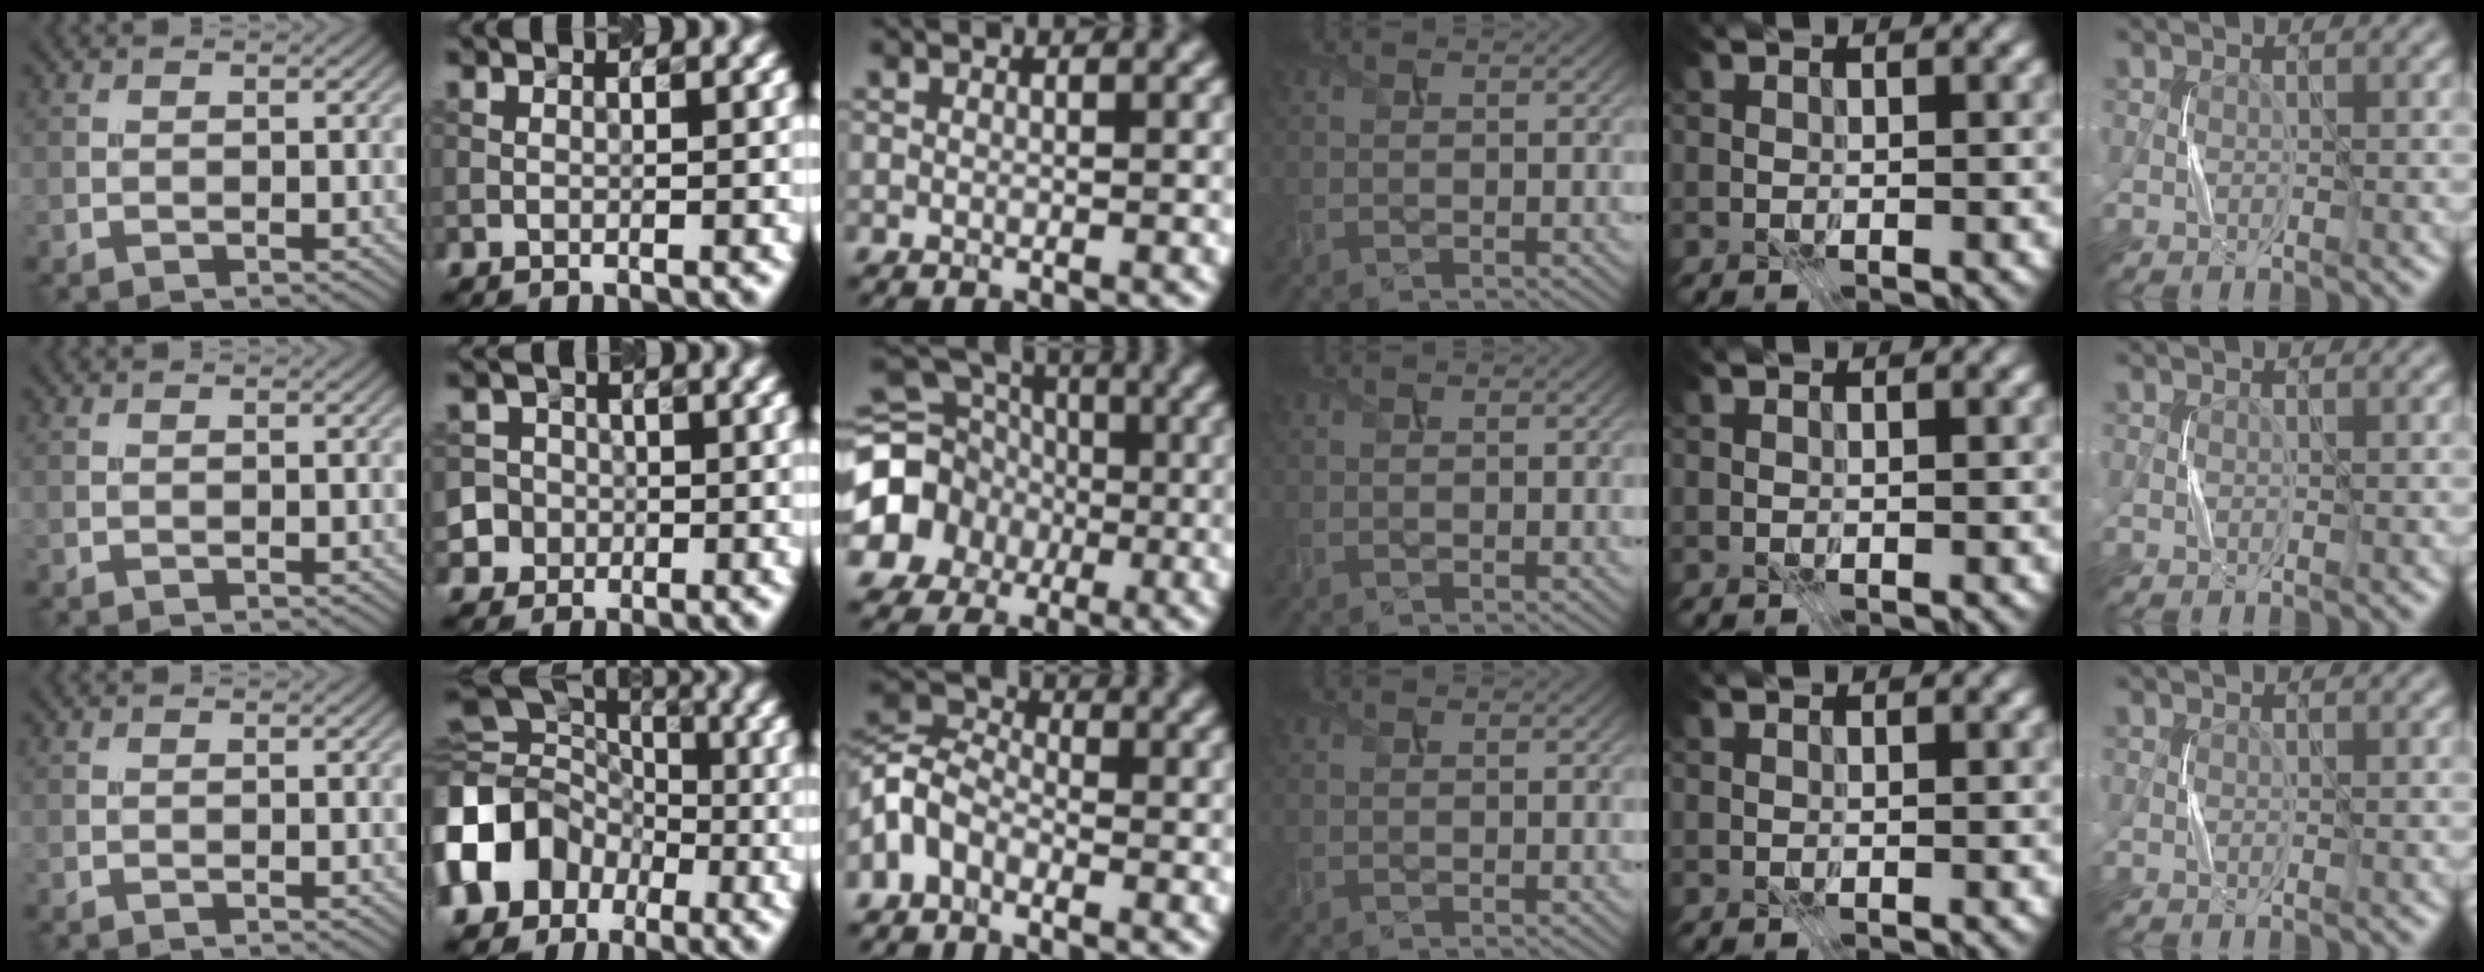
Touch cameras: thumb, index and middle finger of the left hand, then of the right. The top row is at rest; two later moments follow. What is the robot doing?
{"motion": "press", "object": "stapler"}